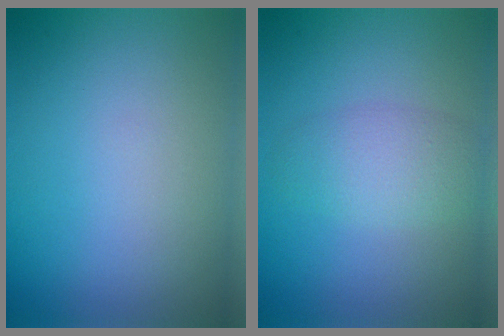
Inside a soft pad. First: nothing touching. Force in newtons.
{"total": 2.9, "press": 2.9, "slide": 0.1}